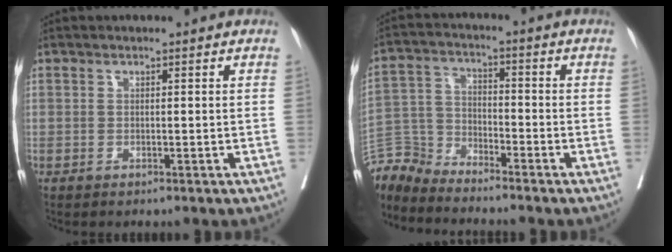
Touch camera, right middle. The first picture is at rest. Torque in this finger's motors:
{"motor_torque": [1.00, -1.14, 0.34, 0.01]}